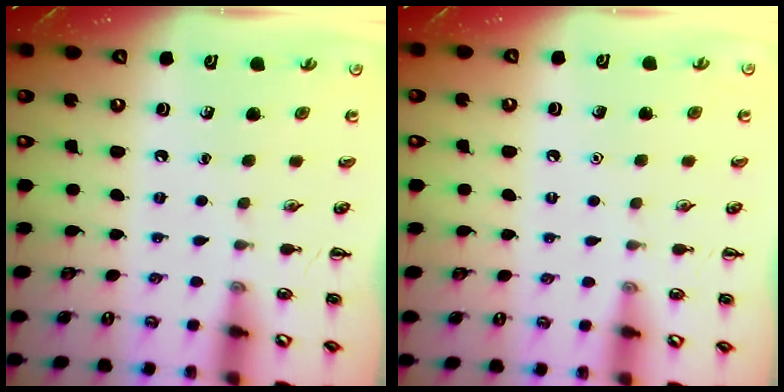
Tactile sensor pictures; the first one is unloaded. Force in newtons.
{"total": 1.5, "press": 1.5, "slide": 0.1}